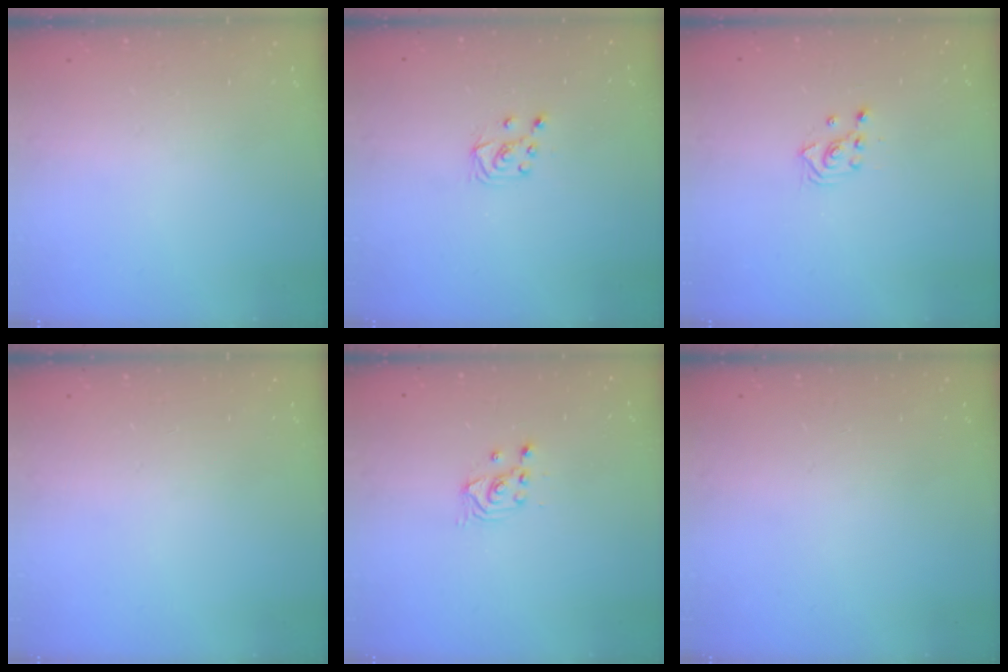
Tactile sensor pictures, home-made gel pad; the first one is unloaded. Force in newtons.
{"total": 5.2, "press": 5.2, "slide": 0.4}
{"total": 2.5, "press": 2.5, "slide": 0.3}
{"total": 0.0}
{"total": 2.4, "press": 2.3, "slide": 0.2}
{"total": 0.0}